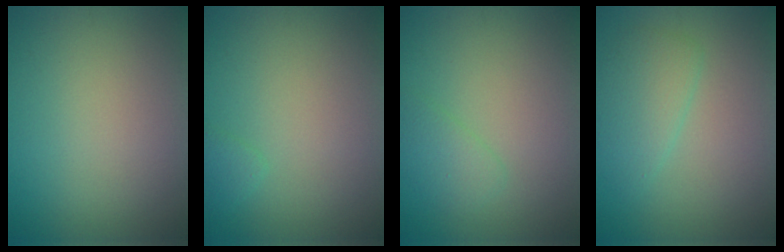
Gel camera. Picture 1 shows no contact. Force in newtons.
{"total": 0.9, "press": 0.9, "slide": 0.1}
{"total": 1.6, "press": 1.6, "slide": 0.1}
{"total": 2.6, "press": 2.6, "slide": 0.1}